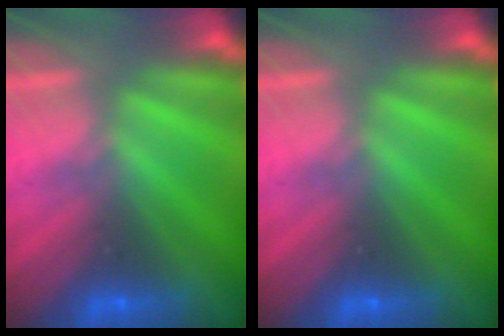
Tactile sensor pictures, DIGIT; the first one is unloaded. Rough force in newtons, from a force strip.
{"total": 0.0}